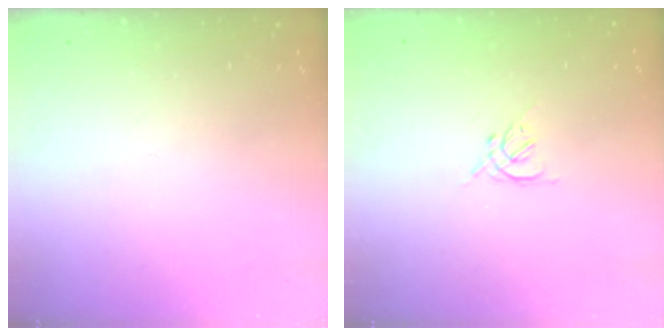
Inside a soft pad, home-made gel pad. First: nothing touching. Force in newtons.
{"total": 1.3, "press": 1.2, "slide": 0.5}